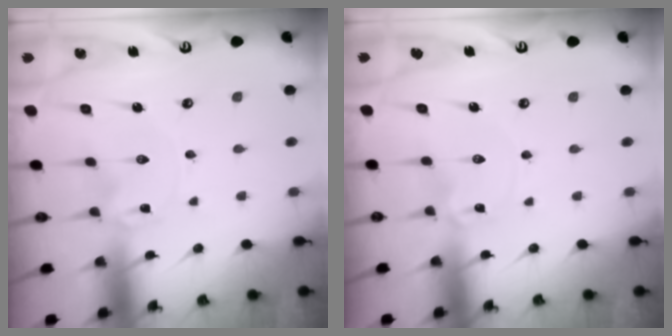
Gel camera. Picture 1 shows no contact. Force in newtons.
{"total": 1.0, "press": 1.0, "slide": 0.1}